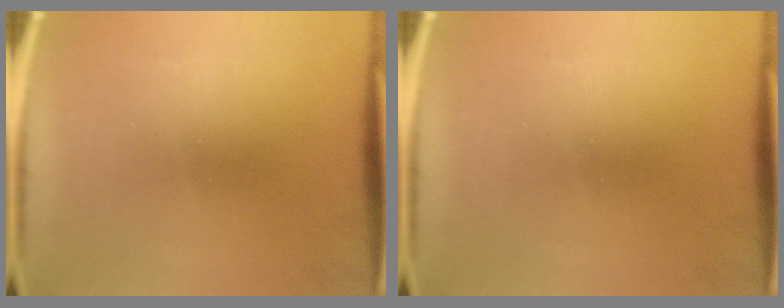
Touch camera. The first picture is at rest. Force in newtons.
{"total": 0.0}